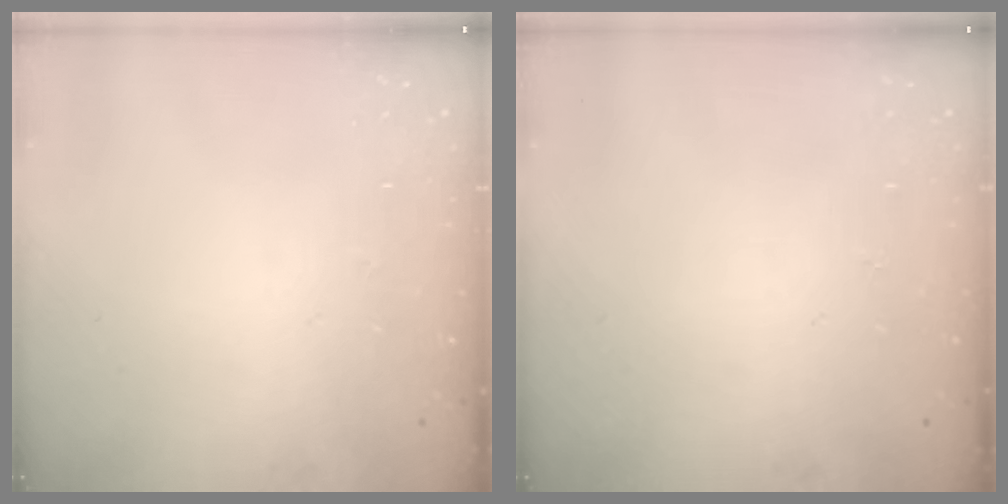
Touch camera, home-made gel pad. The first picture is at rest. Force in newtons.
{"total": 0.0}